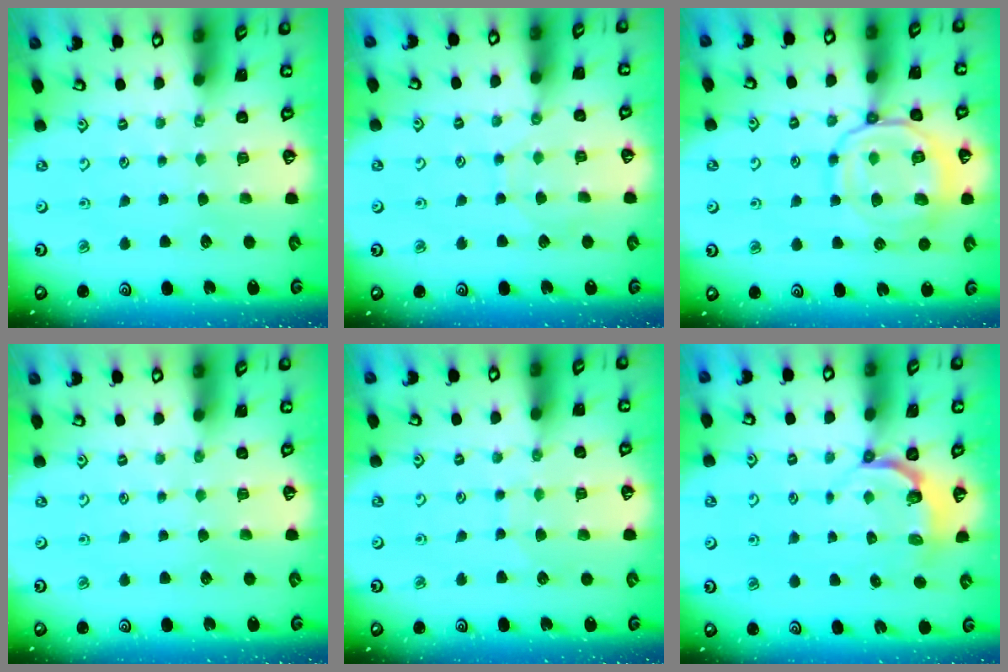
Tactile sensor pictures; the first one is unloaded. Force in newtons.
{"total": 3.0, "press": 2.9, "slide": 0.4}
{"total": 15.7, "press": 15.7, "slide": 1.4}
{"total": 0.9, "press": 0.9, "slide": 0.1}
{"total": 5.6, "press": 5.6, "slide": 0.3}
{"total": 4.3, "press": 3.1, "slide": 3.0}